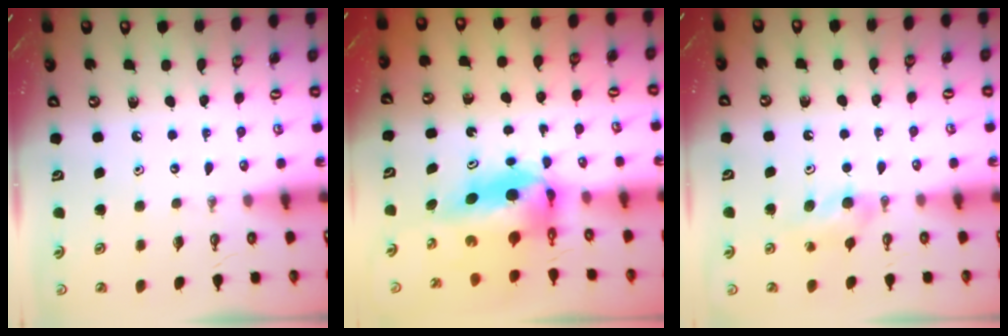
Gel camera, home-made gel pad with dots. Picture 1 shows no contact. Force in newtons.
{"total": 10.2, "press": 6.6, "slide": 7.7}
{"total": 4.7, "press": 4.7, "slide": 0.3}